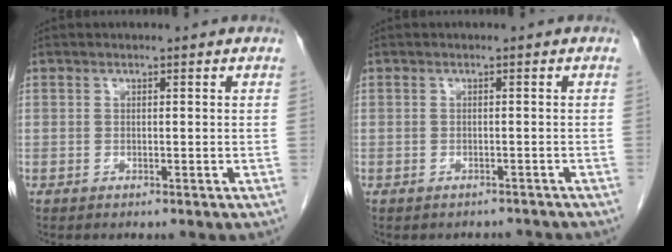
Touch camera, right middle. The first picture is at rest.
{"total": 2.9, "force": [-2.7, 1.2, 0.1], "torque": [0.001, 0.001, -0.033]}